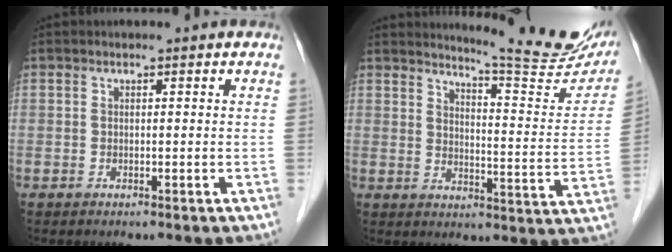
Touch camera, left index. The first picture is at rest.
{"total": 16.5, "force": [15.1, 1.0, 6.5], "torque": [-0.083, -0.077, 0.179]}